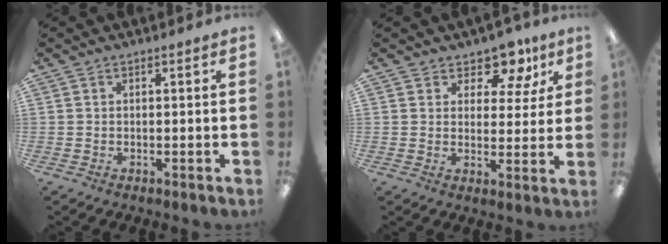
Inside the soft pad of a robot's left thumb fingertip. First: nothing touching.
{"total": 8.6, "force": [6.7, 4.6, 3.0], "torque": [-0.041, -0.045, 0.120]}